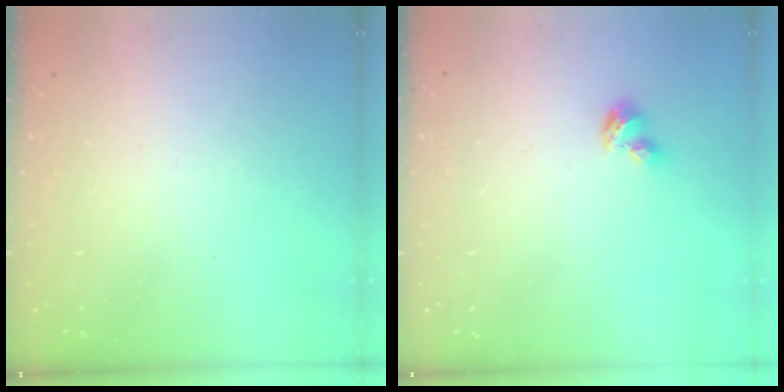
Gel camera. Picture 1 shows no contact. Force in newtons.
{"total": 2.9, "press": 2.8, "slide": 0.5}